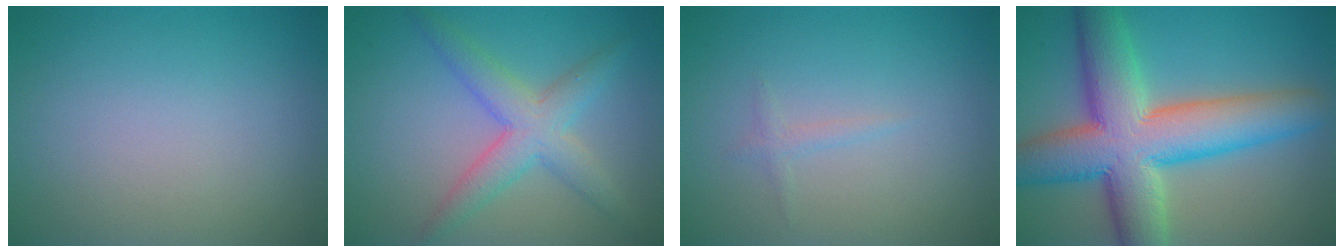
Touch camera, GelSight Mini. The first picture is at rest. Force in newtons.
{"total": 4.5, "press": 4.5, "slide": 0.3}
{"total": 0.8, "press": 0.8, "slide": 0.0}
{"total": 11.9, "press": 11.9, "slide": 0.5}